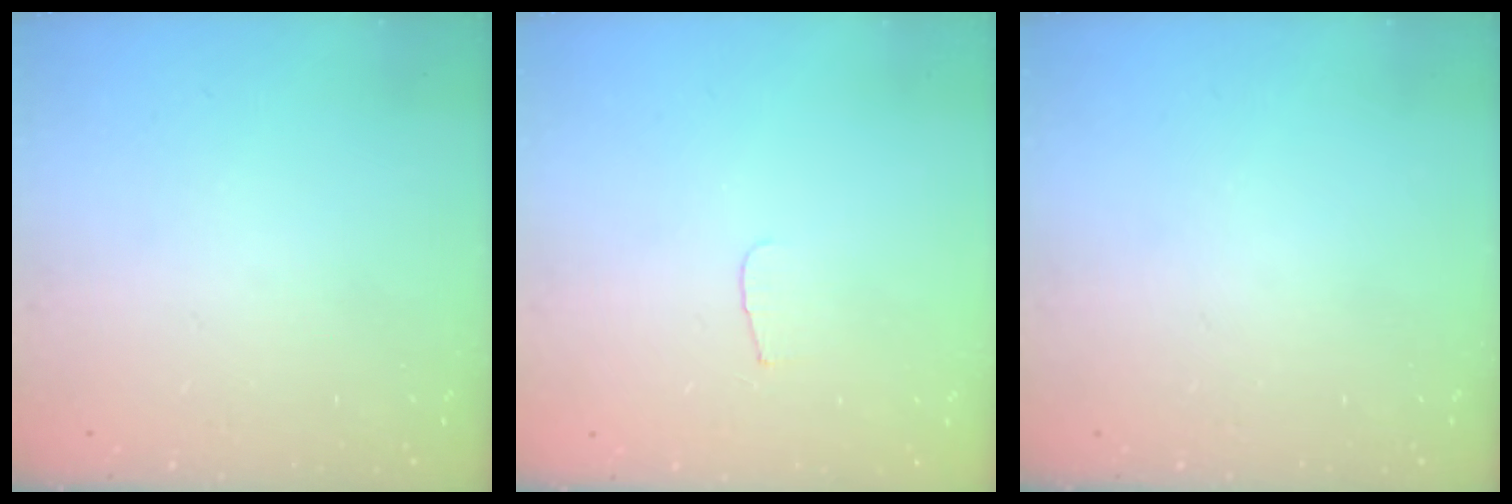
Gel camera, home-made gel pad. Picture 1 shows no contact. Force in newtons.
{"total": 3.3, "press": 3.3, "slide": 0.4}
{"total": 0.0}